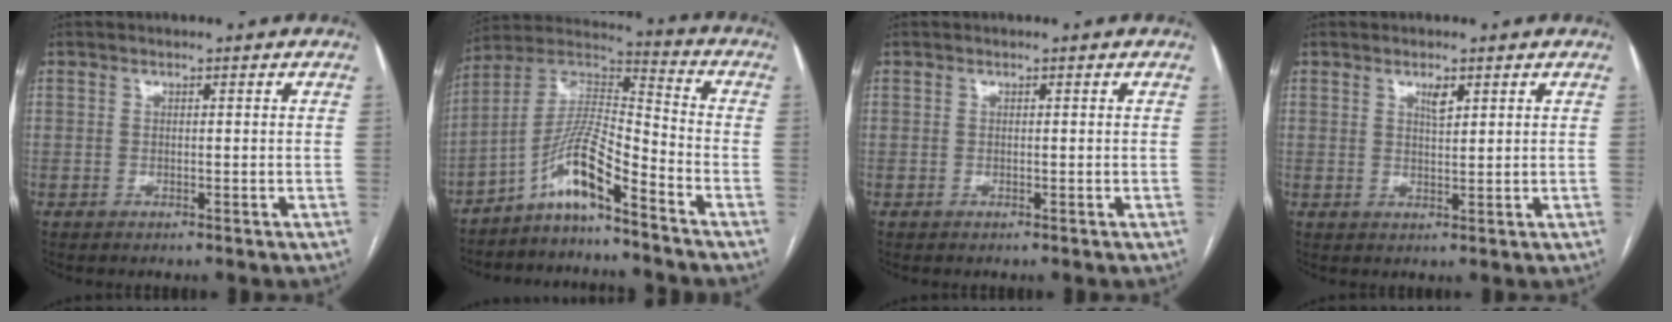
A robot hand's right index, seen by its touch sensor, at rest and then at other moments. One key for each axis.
{"total": 10.3, "fx": -6.9, "fy": 0.9, "fz": 7.6, "tx": -0.154, "ty": 0.021, "tz": -0.133}
{"total": 0.0}
{"total": 2.1, "fx": 1.2, "fy": 0.6, "fz": 1.7, "tx": -0.030, "ty": -0.002, "tz": 0.023}